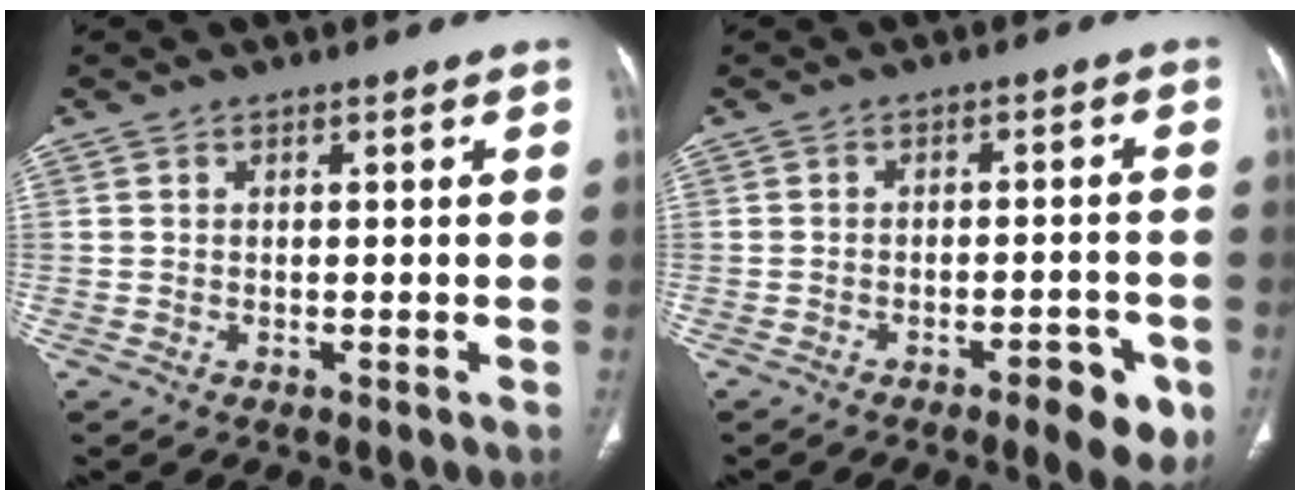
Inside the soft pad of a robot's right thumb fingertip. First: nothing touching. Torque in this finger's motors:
{"motor_torque": [1.00, 1.05, -0.23, -0.12, 0.02]}